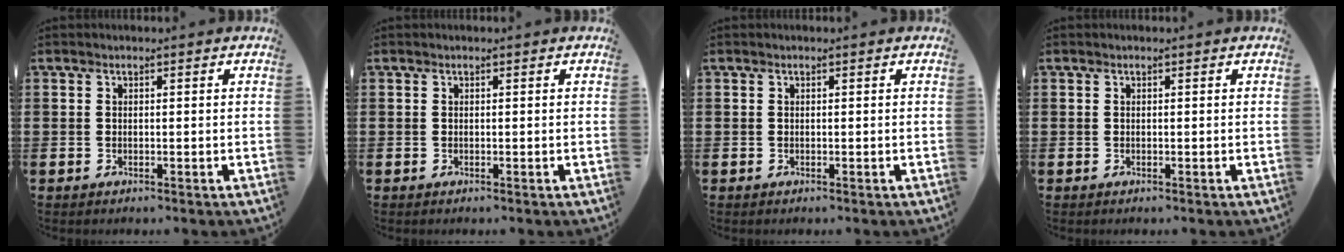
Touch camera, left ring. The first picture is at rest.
{"total": 0.0}
{"total": 0.0}
{"total": 0.0}